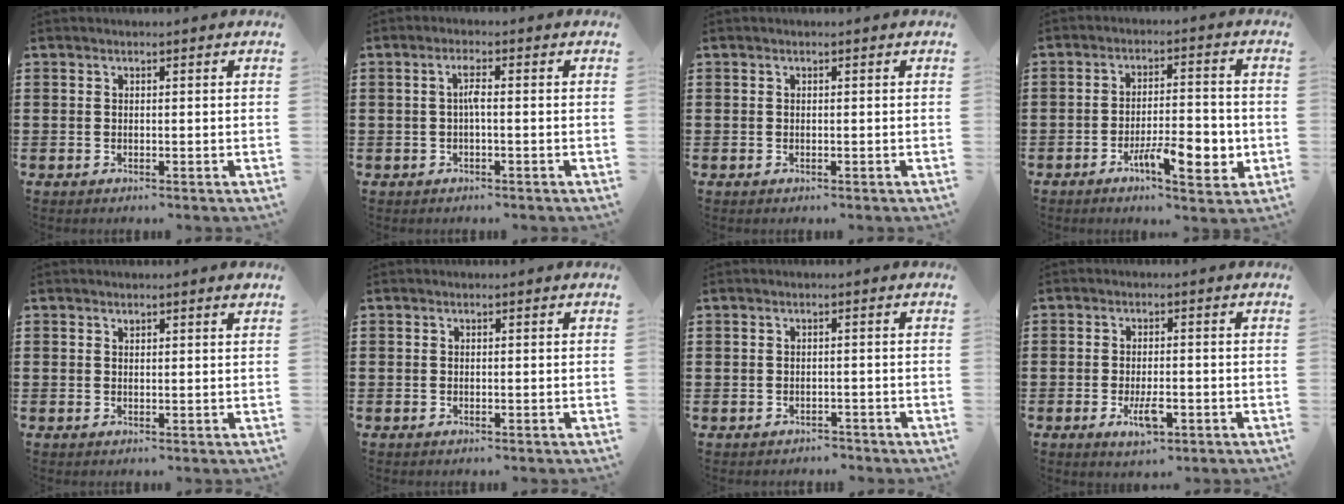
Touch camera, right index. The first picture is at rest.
{"total": 2.2, "force": [-0.3, 0.2, 2.2], "torque": [-0.045, 0.002, -0.007]}
{"total": 0.0}
{"total": 9.2, "force": [-3.7, 3.2, 7.8], "torque": [-0.126, -0.002, -0.061]}
{"total": 1.0, "force": [0.9, 0.2, 0.4], "torque": [0.007, -0.006, 0.012]}
{"total": 0.0}
{"total": 1.2, "force": [-1.1, 0.4, -0.1], "torque": [-0.002, 0.004, -0.026]}
{"total": 4.6, "force": [-1.6, 1.7, 3.9], "torque": [-0.078, -0.002, -0.030]}